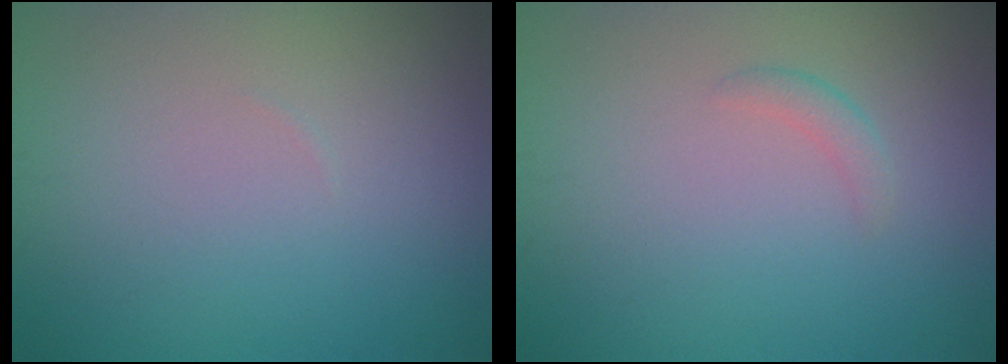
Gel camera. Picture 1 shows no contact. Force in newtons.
{"total": 1.0, "press": 1.0, "slide": 0.0}